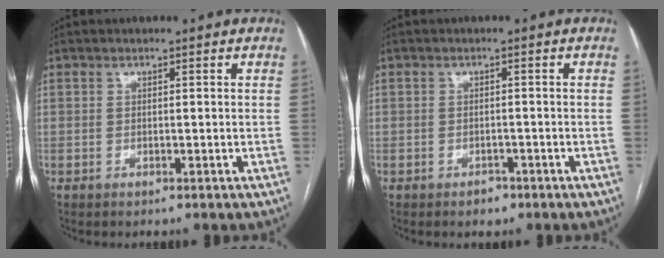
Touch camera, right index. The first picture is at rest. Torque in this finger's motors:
{"motor_torque": [-0.06, -0.01, -0.09, -0.06]}